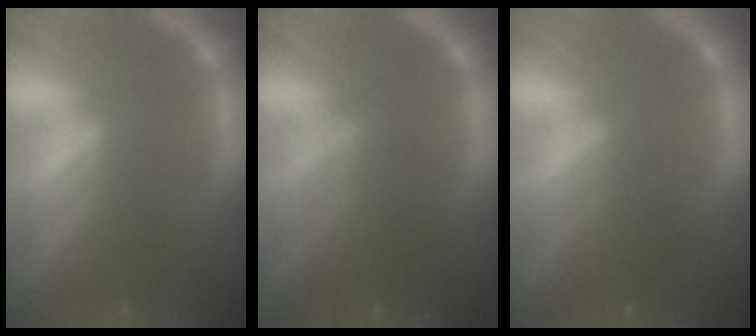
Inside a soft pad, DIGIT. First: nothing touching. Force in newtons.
{"total": 4.6}
{"total": 2.5}